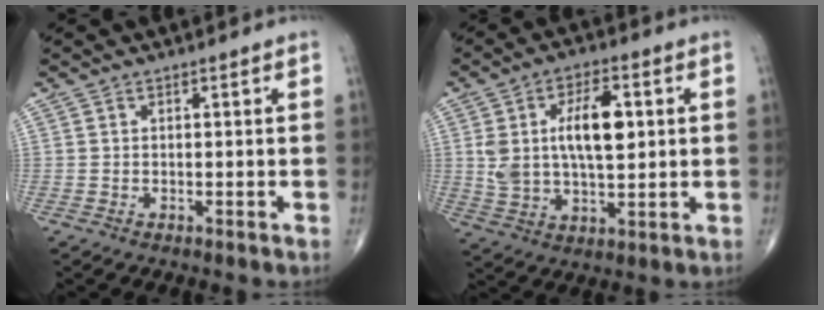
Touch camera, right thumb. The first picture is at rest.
{"total": 13.1, "force": [2.5, 6.5, 11.1], "torque": [-0.186, 0.003, 0.049]}